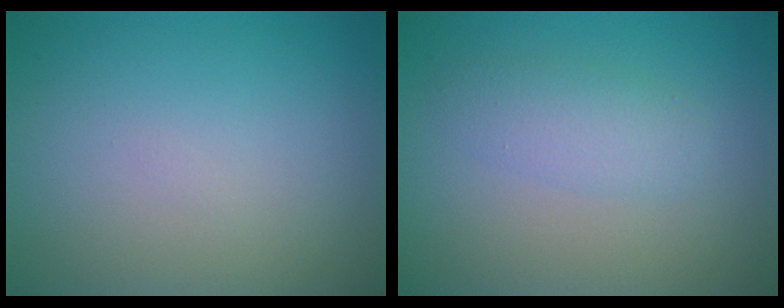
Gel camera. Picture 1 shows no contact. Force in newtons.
{"total": 2.4, "press": 2.4, "slide": 0.0}